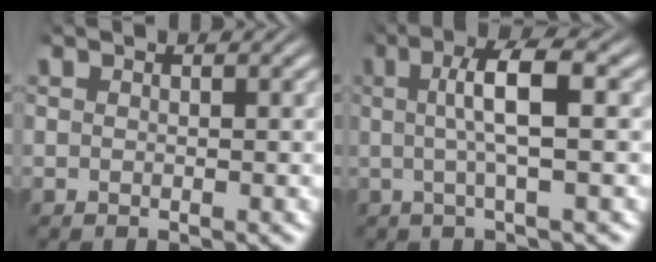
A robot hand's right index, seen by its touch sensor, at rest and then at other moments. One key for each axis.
{"total": 5.2, "fx": 0.5, "fy": 1.2, "fz": 5.0, "tx": -0.094, "ty": 0.010, "tz": 0.003}